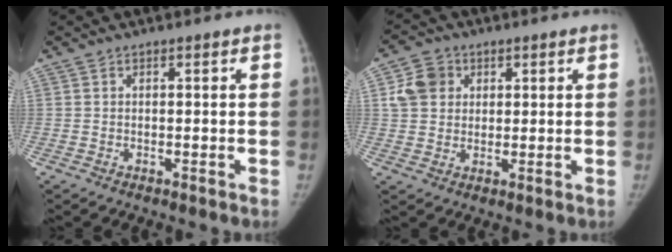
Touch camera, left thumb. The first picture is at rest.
{"total": 6.4, "force": [2.0, 5.4, 2.8], "torque": [-0.030, 0.000, 0.036]}